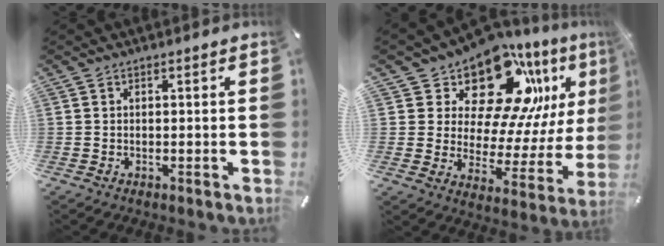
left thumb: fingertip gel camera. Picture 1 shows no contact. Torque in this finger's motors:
{"motor_torque": [2.70, 2.30, 1.77, -1.00, 0.12]}